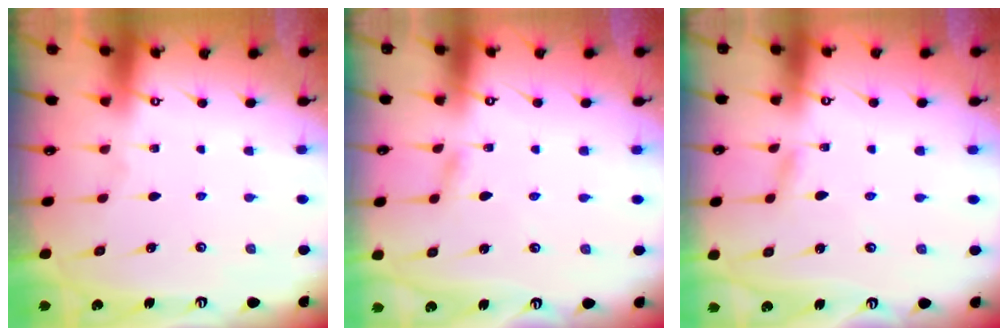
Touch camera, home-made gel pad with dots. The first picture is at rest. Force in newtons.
{"total": 1.4, "press": 1.4, "slide": 0.1}
{"total": 1.5, "press": 1.5, "slide": 0.1}